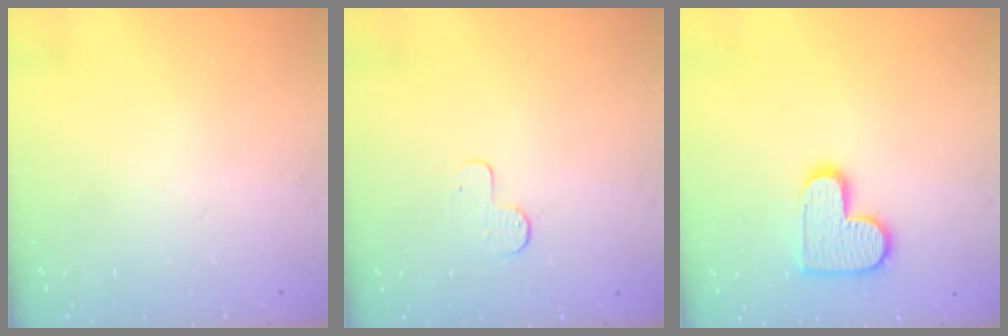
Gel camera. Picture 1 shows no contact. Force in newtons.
{"total": 5.0, "press": 5.0, "slide": 0.4}
{"total": 12.0, "press": 12.0, "slide": 0.6}